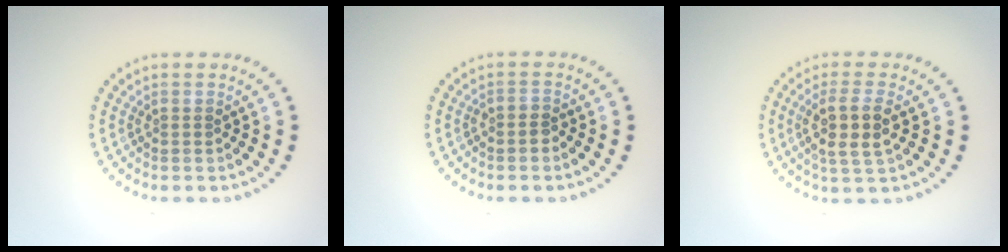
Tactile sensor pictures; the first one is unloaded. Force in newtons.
{"total": 0.8, "press": 0.7, "slide": 0.5}
{"total": 3.6, "press": 3.4, "slide": 1.4}